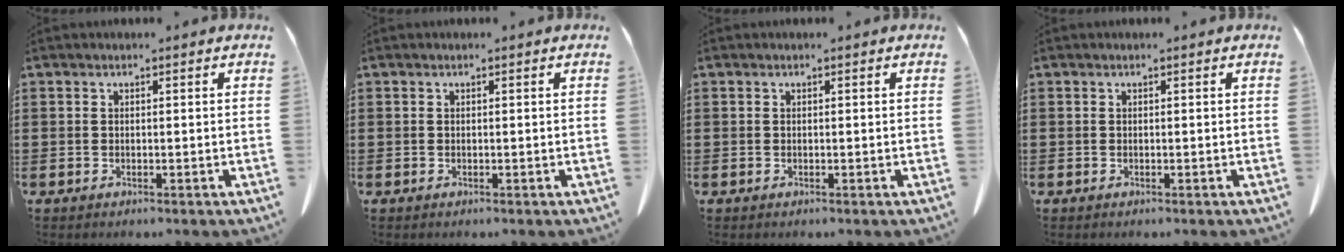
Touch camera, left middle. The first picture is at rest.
{"total": 0.0}
{"total": 0.0}
{"total": 0.0}